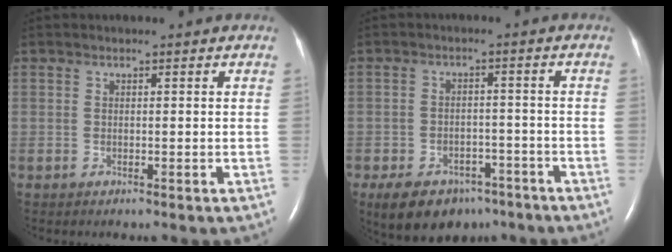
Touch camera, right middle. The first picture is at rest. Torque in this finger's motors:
{"motor_torque": [0.35, -0.33, 0.17, 0.09]}